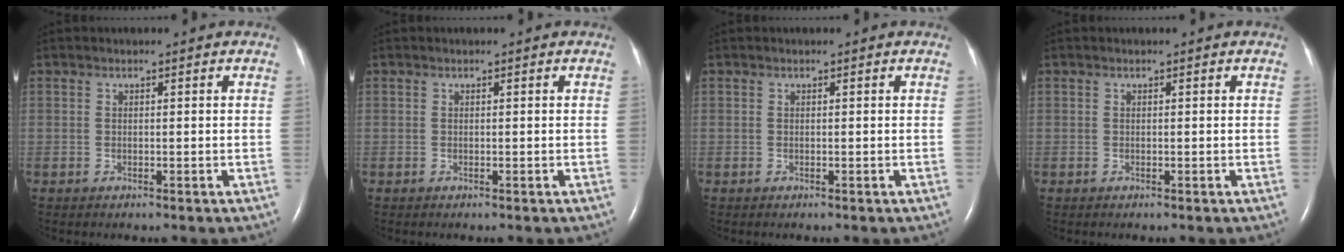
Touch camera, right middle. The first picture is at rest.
{"total": 0.0}
{"total": 0.0}
{"total": 0.0}